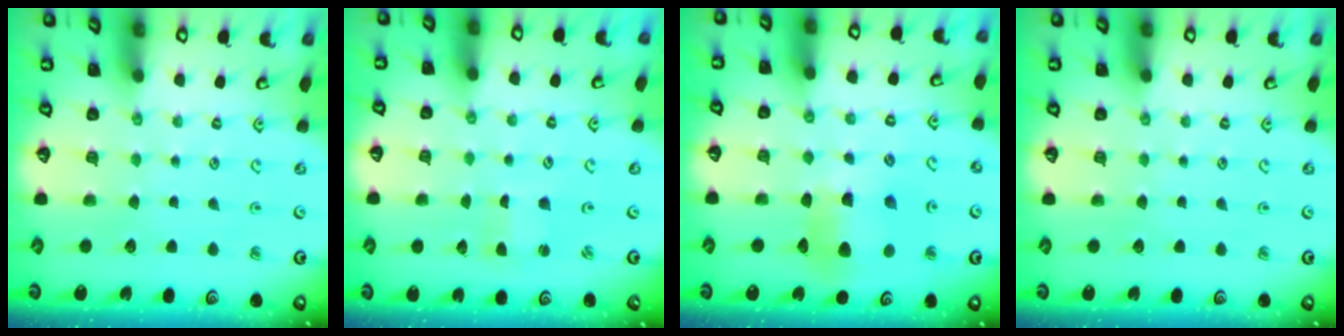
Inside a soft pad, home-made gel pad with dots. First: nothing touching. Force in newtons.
{"total": 0.9, "press": 0.9, "slide": 0.0}
{"total": 8.4, "press": 8.3, "slide": 1.1}
{"total": 0.0}